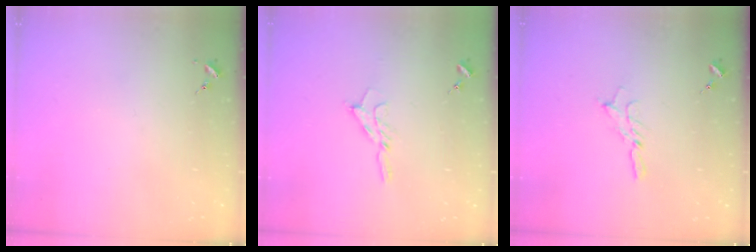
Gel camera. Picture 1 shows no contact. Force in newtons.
{"total": 6.5, "press": 6.5, "slide": 0.7}
{"total": 5.6, "press": 5.6, "slide": 0.2}